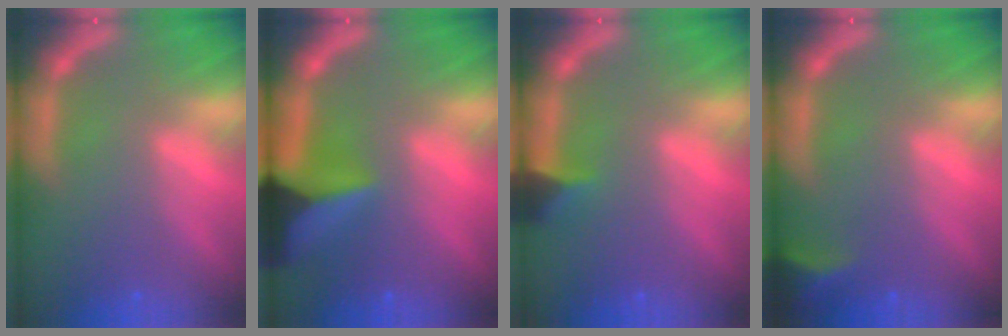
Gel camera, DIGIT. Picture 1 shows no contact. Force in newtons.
{"total": 9.4}
{"total": 1.9}
{"total": 2.9}